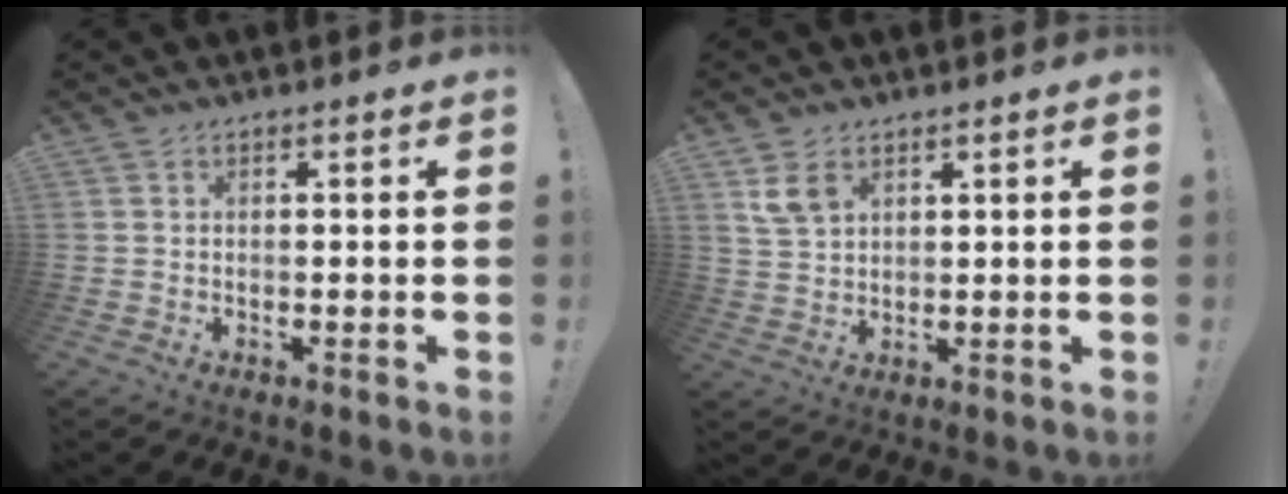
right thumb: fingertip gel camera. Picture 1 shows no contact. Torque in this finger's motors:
{"motor_torque": [0.19, -0.06, 0.21, -0.18, 0.02]}